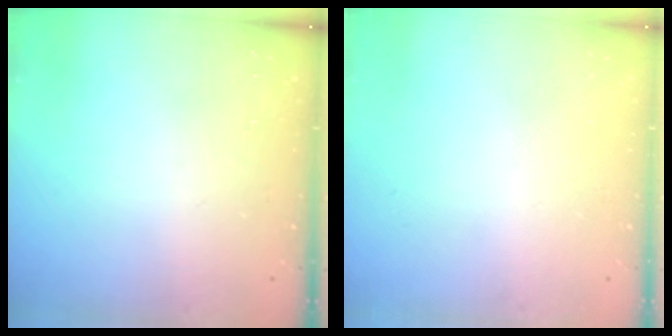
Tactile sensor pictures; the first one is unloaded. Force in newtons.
{"total": 0.0}